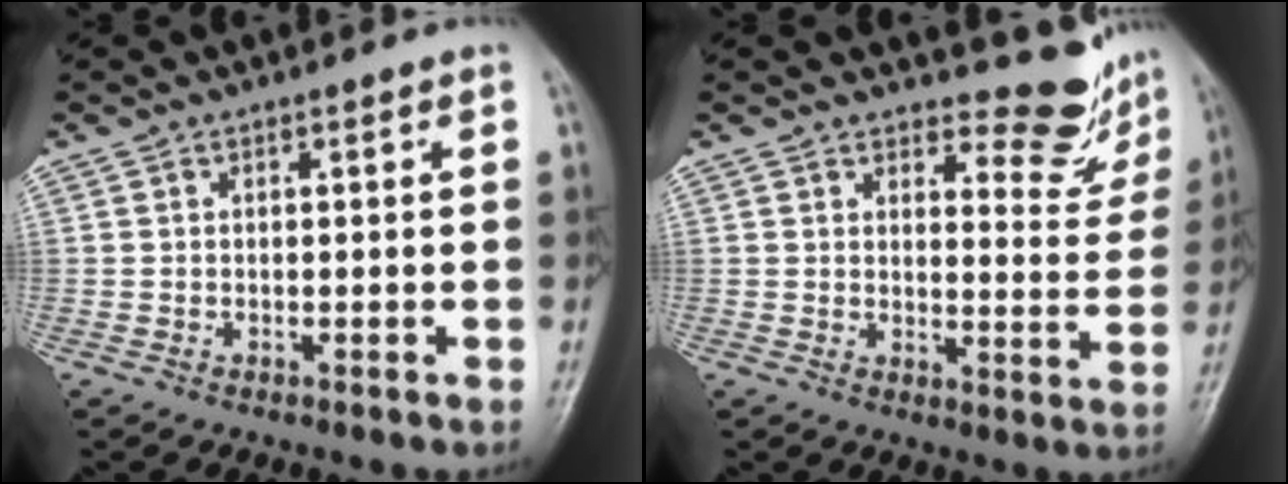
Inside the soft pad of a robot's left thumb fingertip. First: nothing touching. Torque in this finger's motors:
{"motor_torque": [-0.08, 0.00, -0.21, -0.26, 0.09]}